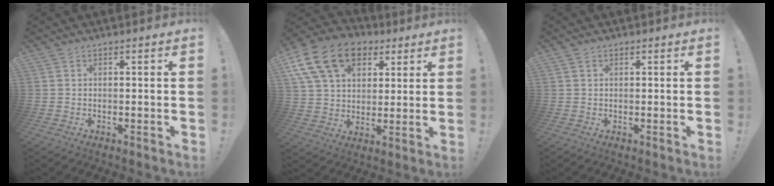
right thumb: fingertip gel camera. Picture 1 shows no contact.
{"total": 18.5, "force": [8.8, 12.6, 10.3], "torque": [-0.180, -0.037, 0.164]}
{"total": 0.6, "force": [0.3, 0.5, 0.0], "torque": [0.004, -0.001, 0.006]}